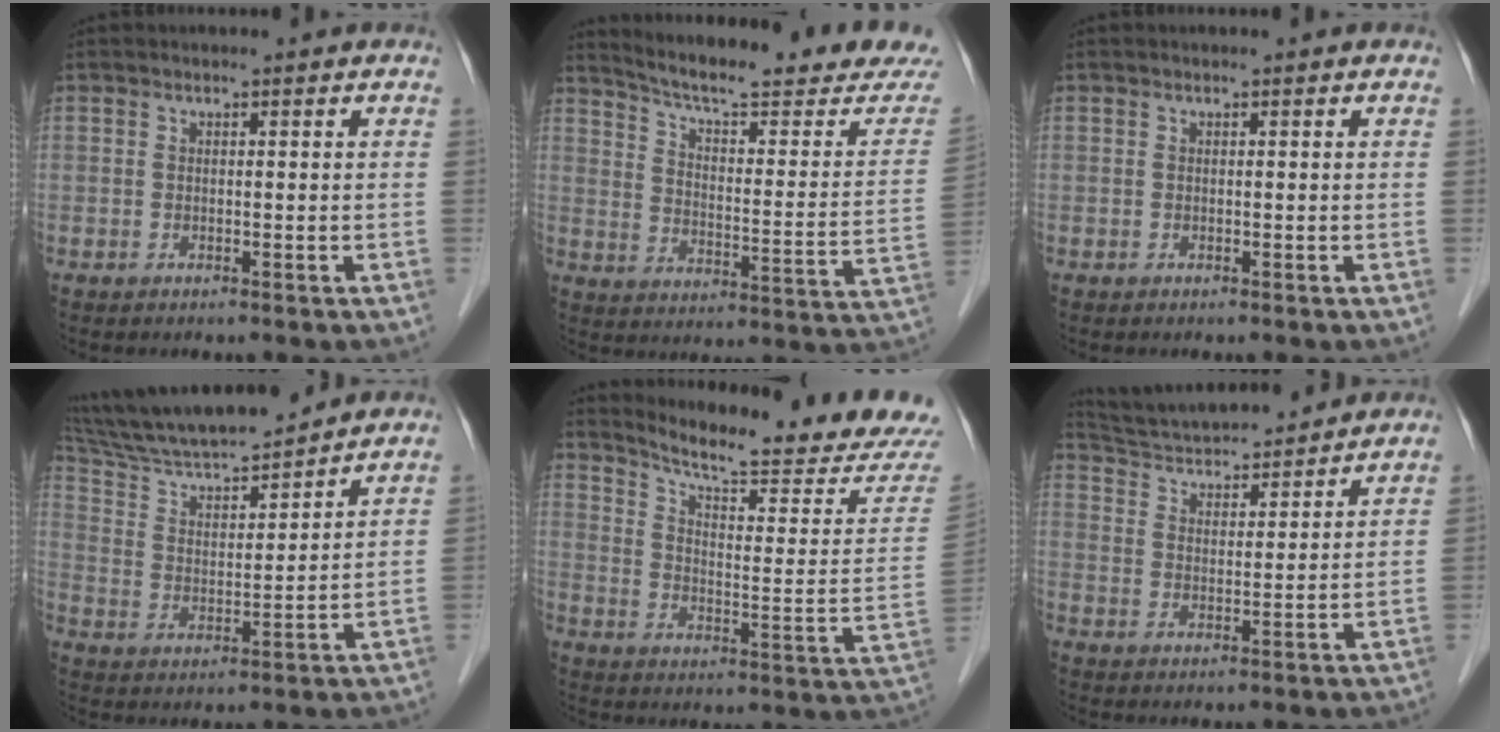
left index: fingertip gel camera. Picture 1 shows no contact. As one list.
[{"total": 22.9, "force": [21.2, 1.4, 8.5], "torque": [-0.125, -0.073, 0.273]}, {"total": 0.0}, {"total": 16.0, "force": [14.5, 1.4, 6.6], "torque": [-0.123, 0.011, 0.255]}, {"total": 20.1, "force": [19.0, 0.1, 6.8], "torque": [-0.111, -0.087, 0.247]}, {"total": 15.1, "force": [14.2, 2.0, 5.0], "torque": [-0.089, 0.024, 0.229]}]